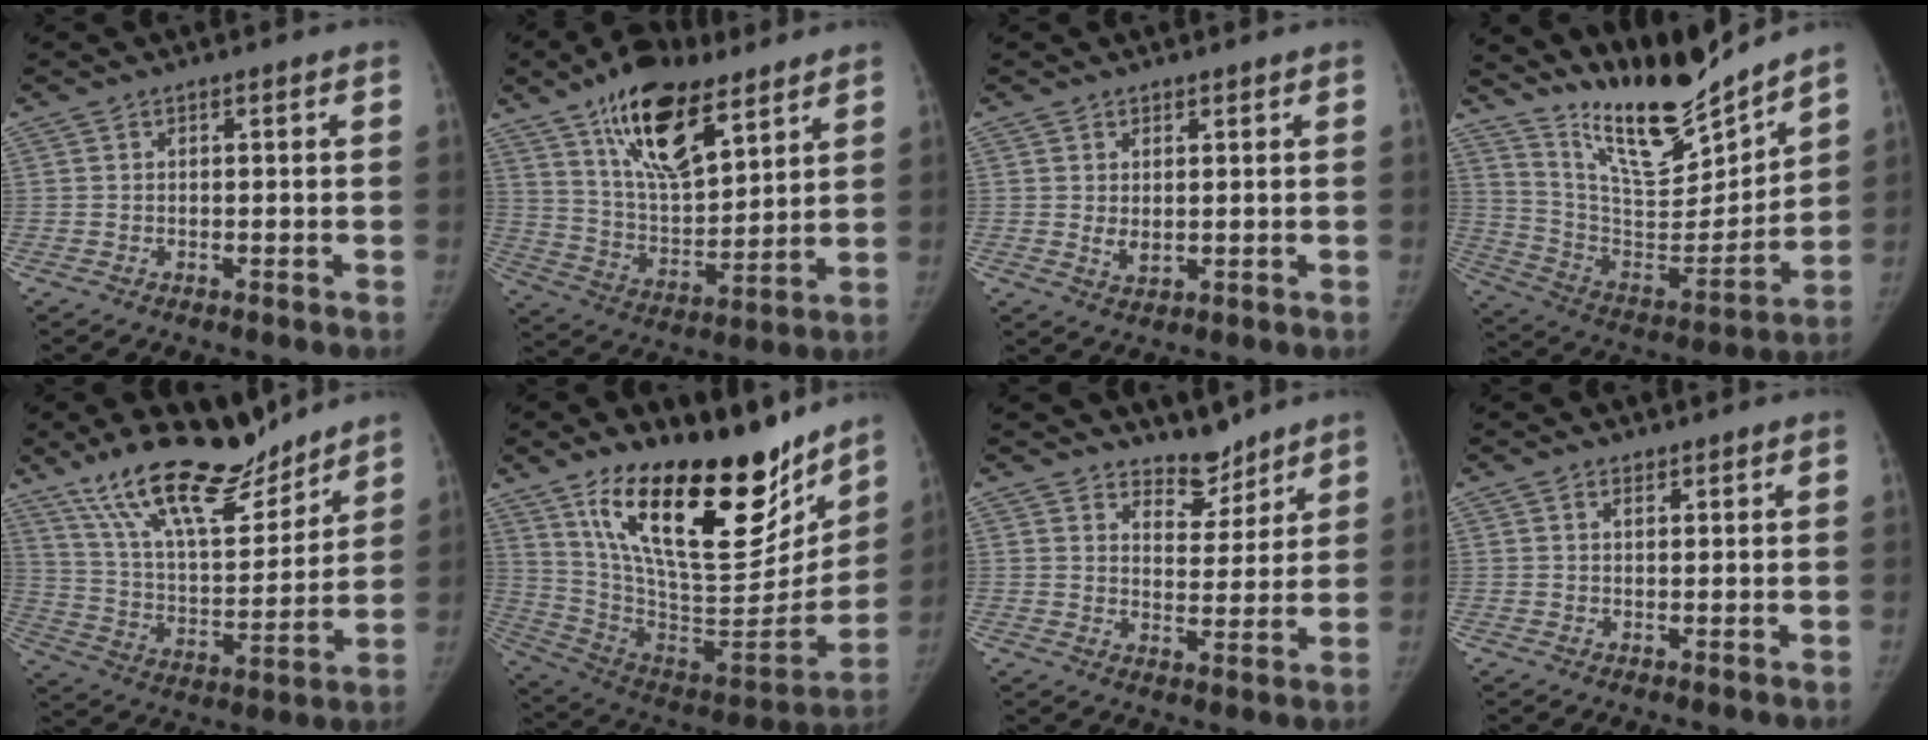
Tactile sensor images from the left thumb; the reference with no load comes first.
{"total": 19.3, "force": [11.4, 8.3, 13.2], "torque": [-0.193, -0.055, 0.206]}
{"total": 2.1, "force": [0.8, 1.3, 1.5], "torque": [-0.020, -0.014, 0.018]}
{"total": 20.1, "force": [17.7, 3.5, 8.8], "torque": [-0.104, -0.116, 0.314]}
{"total": 21.1, "force": [16.3, 7.1, 11.3], "torque": [-0.157, -0.084, 0.285]}
{"total": 31.3, "force": [19.7, 11.8, 21.3], "torque": [-0.299, -0.093, 0.333]}
{"total": 6.2, "force": [5.6, 2.7, 0.7], "torque": [0.020, -0.053, 0.095]}
{"total": 1.0, "force": [0.9, 0.5, 0.2], "torque": [0.004, -0.008, 0.011]}